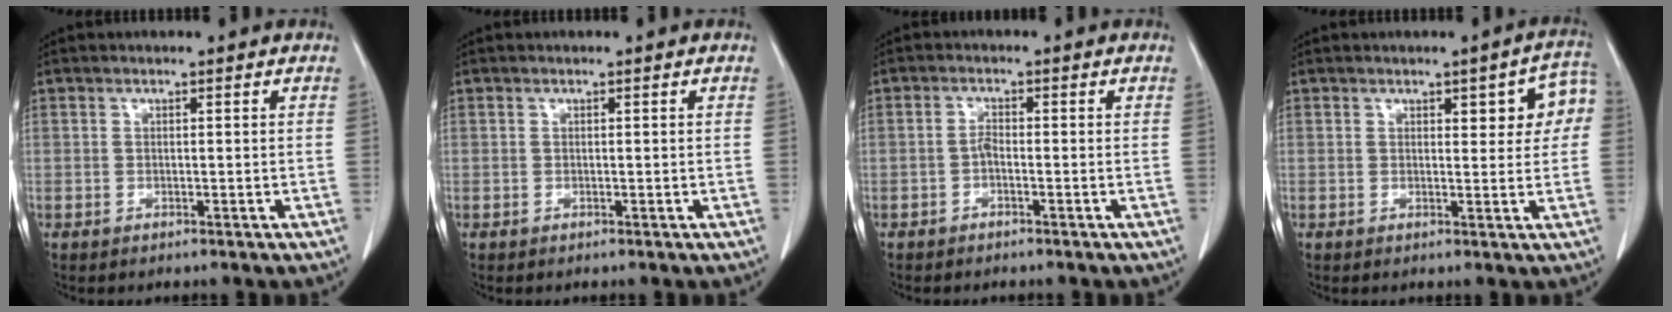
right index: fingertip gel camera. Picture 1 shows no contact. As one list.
[{"total": 0.0}, {"total": 1.3, "force": [-0.6, 0.4, 1.1], "torque": [-0.021, 0.003, -0.012]}, {"total": 6.2, "force": [1.8, 2.1, 5.6], "torque": [-0.055, 0.017, 0.018]}]